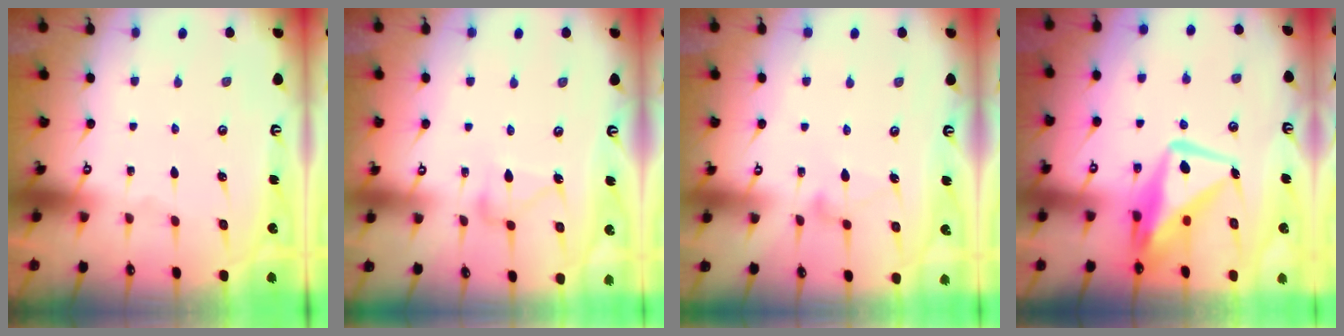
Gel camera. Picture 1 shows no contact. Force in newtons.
{"total": 11.1, "press": 11.1, "slide": 0.5}
{"total": 9.6, "press": 9.6, "slide": 0.5}
{"total": 12.2, "press": 12.2, "slide": 1.1}